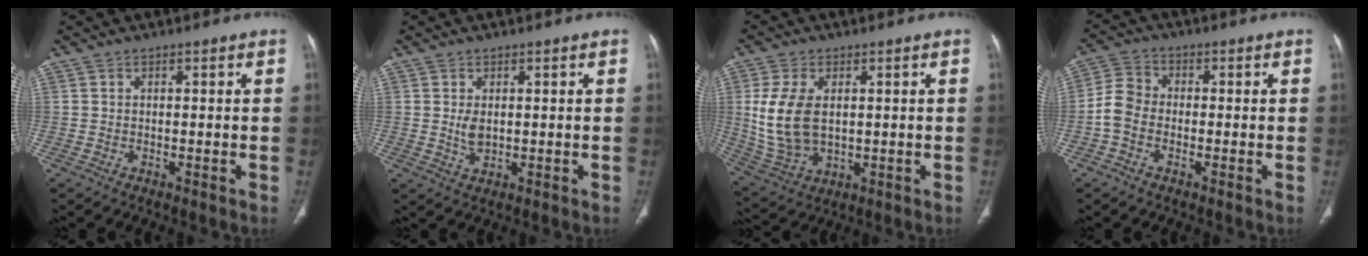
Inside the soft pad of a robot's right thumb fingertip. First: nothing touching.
{"total": 2.7, "force": [0.4, 1.6, 2.1], "torque": [-0.040, -0.009, 0.013]}
{"total": 12.3, "force": [1.4, 7.7, 9.5], "torque": [-0.194, -0.008, 0.041]}
{"total": 5.5, "force": [-1.5, 4.0, 3.5], "torque": [-0.062, 0.016, -0.042]}